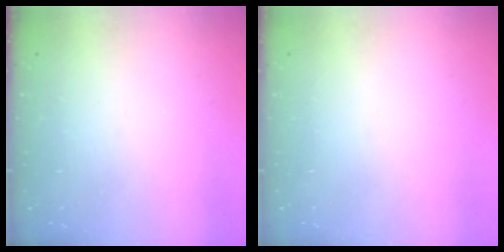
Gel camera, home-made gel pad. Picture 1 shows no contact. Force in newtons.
{"total": 1.5, "press": 1.5, "slide": 0.1}